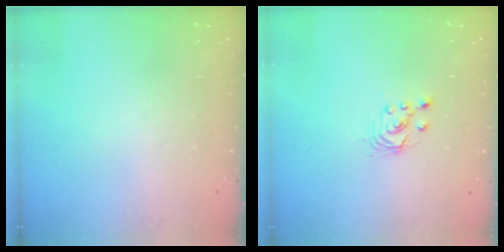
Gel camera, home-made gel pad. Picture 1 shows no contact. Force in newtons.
{"total": 2.5, "press": 2.5, "slide": 0.2}